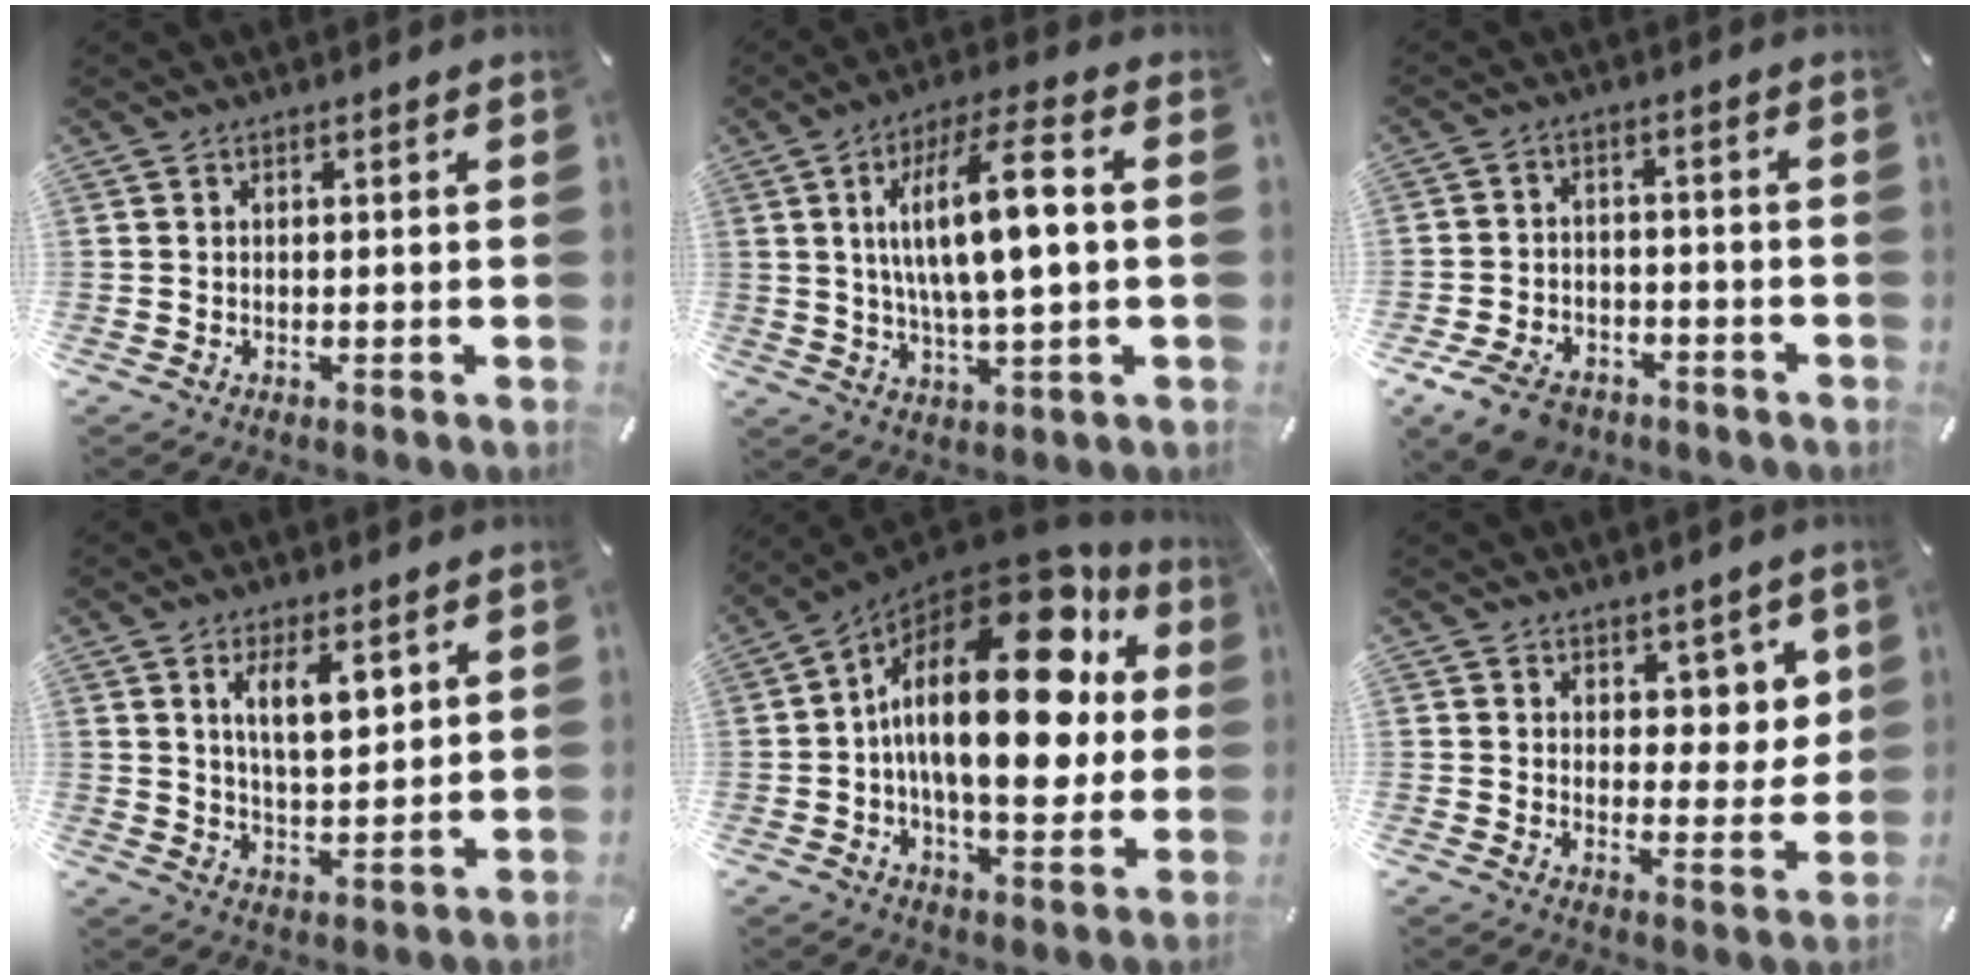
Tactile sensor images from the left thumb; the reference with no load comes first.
{"total": 14.9, "force": [2.3, 4.1, 14.2], "torque": [-0.267, 0.003, 0.032]}
{"total": 8.7, "force": [-5.7, 5.4, 3.8], "torque": [-0.073, 0.033, -0.102]}
{"total": 8.4, "force": [4.4, 3.4, 6.3], "torque": [-0.104, -0.016, 0.072]}
{"total": 26.3, "force": [5.9, 11.9, 22.7], "torque": [-0.382, -0.053, 0.091]}
{"total": 6.2, "force": [4.2, 4.4, 1.3], "torque": [0.001, -0.034, 0.072]}